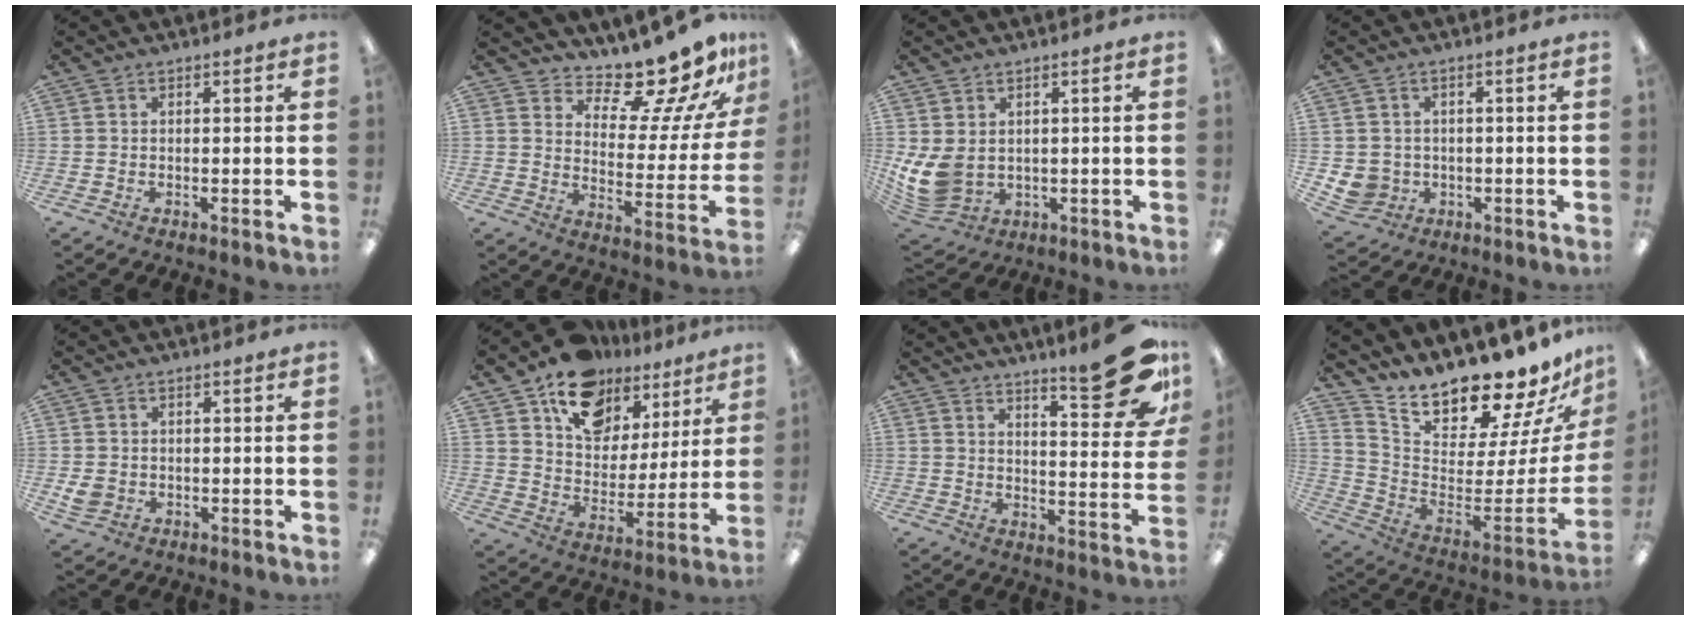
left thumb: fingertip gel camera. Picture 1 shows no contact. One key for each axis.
{"total": 15.3, "fx": 13.4, "fy": 4.1, "fz": 6.2, "tx": -0.094, "ty": -0.114, "tz": 0.225}
{"total": 8.9, "fx": 1.2, "fy": 6.6, "fz": 5.8, "tx": -0.134, "ty": -0.012, "tz": 0.027}
{"total": 4.6, "fx": -0.4, "fy": 4.6, "fz": 0.8, "tx": -0.021, "ty": 0.006, "tz": -0.004}
{"total": 3.5, "fx": -0.1, "fy": 3.1, "fz": 1.8, "tx": -0.030, "ty": 0.000, "tz": -0.003}
{"total": 15.5, "fx": 11.1, "fy": 9.5, "fz": 5.1, "tx": -0.089, "ty": -0.070, "tz": 0.206}
{"total": 17.2, "fx": 10.9, "fy": 3.8, "fz": 12.7, "tx": -0.167, "ty": -0.067, "tz": 0.168}
{"total": 15.8, "fx": 15.0, "fy": 2.8, "fz": 3.9, "tx": -0.060, "ty": -0.155, "tz": 0.250}